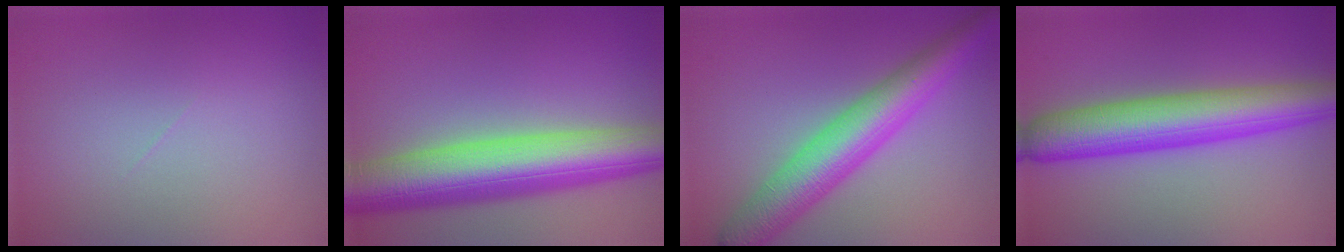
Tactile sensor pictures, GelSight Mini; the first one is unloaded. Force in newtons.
{"total": 10.5, "press": 10.5, "slide": 0.4}
{"total": 7.2, "press": 7.2, "slide": 0.1}
{"total": 8.0, "press": 8.0, "slide": 0.2}